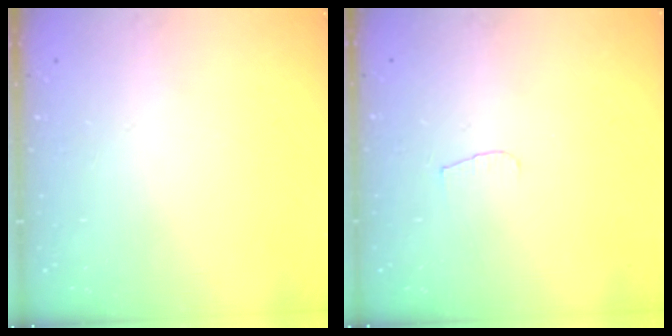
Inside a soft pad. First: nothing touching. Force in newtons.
{"total": 3.6, "press": 3.6, "slide": 0.4}